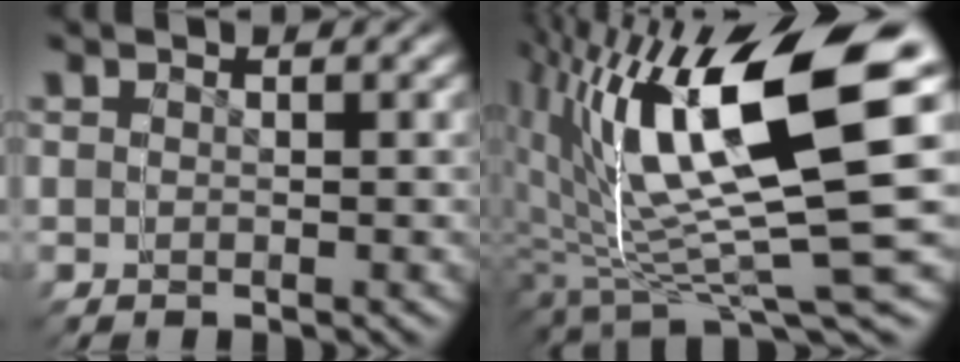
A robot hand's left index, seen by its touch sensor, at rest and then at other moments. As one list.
[{"total": 11.4, "force": [2.1, 5.3, 9.9], "torque": [-0.185, 0.031, 0.033]}]